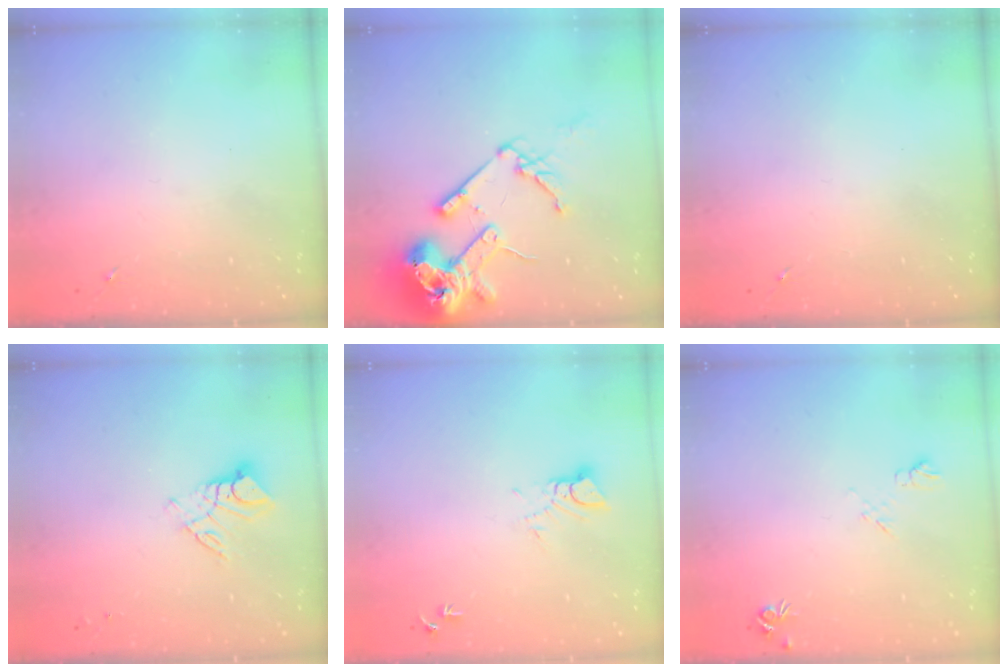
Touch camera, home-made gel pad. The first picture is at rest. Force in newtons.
{"total": 17.6, "press": 17.4, "slide": 2.3}
{"total": 0.0}
{"total": 9.2, "press": 9.1, "slide": 0.8}
{"total": 3.6, "press": 3.6, "slide": 0.3}
{"total": 5.3, "press": 5.2, "slide": 0.9}